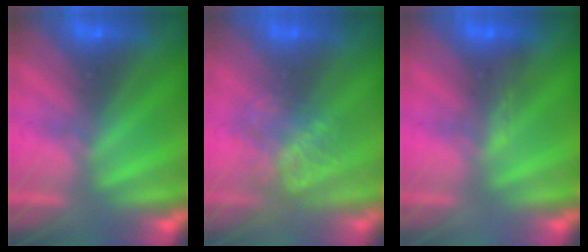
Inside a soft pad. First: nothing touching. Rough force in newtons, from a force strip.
{"total": 4.4}
{"total": 2.9}